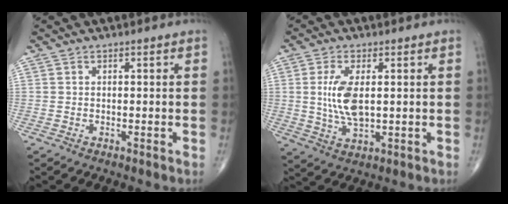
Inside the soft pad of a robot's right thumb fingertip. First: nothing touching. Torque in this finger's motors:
{"motor_torque": [-0.69, 0.63, 0.98, 0.26, 0.06]}